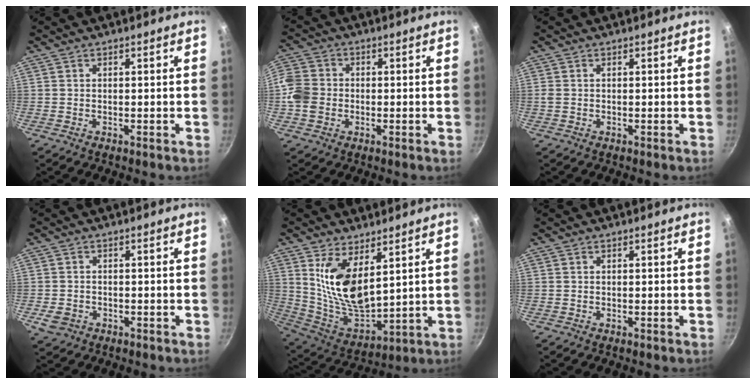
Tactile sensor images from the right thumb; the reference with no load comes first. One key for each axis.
{"total": 7.0, "fx": -1.1, "fy": 6.1, "fz": 3.4, "tx": -0.058, "ty": 0.012, "tz": -0.038}
{"total": 0.5, "fx": 0.1, "fy": 0.3, "fz": 0.4, "tx": -0.009, "ty": 0.002, "tz": 0.002}
{"total": 3.5, "fx": -1.3, "fy": 2.8, "fz": 1.7, "tx": -0.033, "ty": 0.010, "tz": -0.018}
{"total": 14.4, "fx": 5.5, "fy": 6.9, "fz": 11.4, "tx": -0.199, "ty": -0.055, "tz": 0.124}
{"total": 0.0}